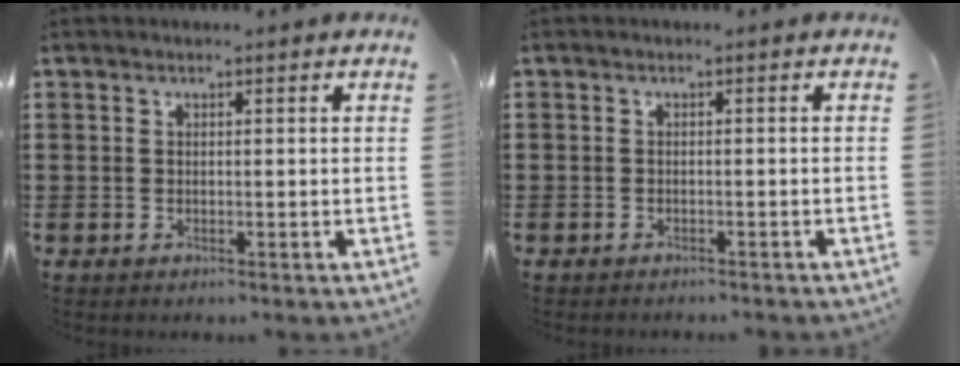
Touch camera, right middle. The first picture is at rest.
{"total": 0.8, "force": [-0.8, 0.3, -0.1], "torque": [0.001, 0.003, -0.018]}